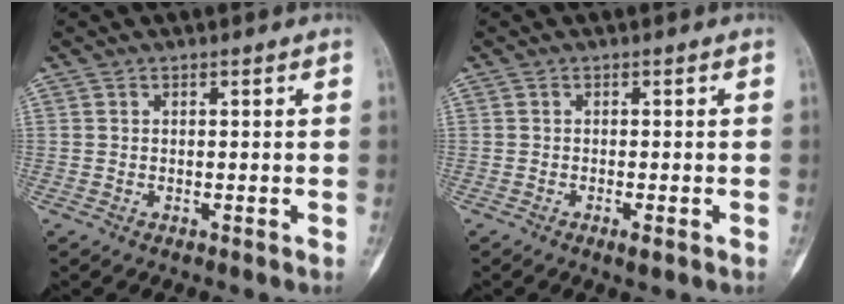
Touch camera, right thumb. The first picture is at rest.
{"total": 1.4, "force": [-0.6, 0.4, 1.2], "torque": [-0.019, -0.002, -0.010]}